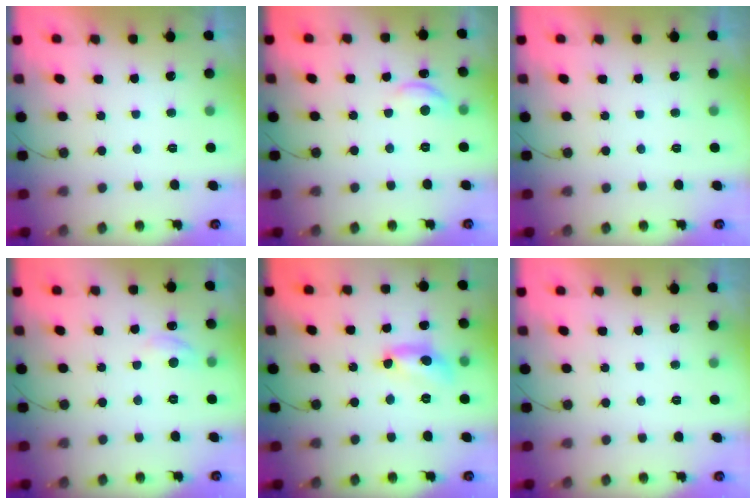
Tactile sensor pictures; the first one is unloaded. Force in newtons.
{"total": 8.6, "press": 8.5, "slide": 0.8}
{"total": 0.0}
{"total": 6.6, "press": 6.6, "slide": 0.8}
{"total": 10.7, "press": 10.6, "slide": 1.0}
{"total": 0.0}